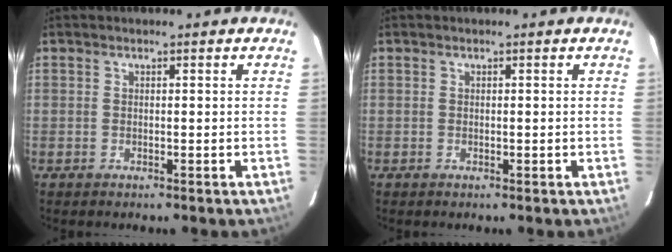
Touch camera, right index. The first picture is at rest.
{"total": 0.0}